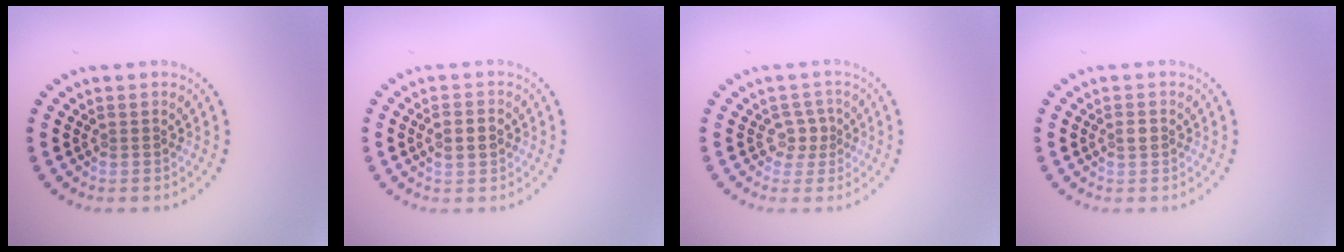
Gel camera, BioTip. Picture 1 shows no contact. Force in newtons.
{"total": 2.0, "press": 1.9, "slide": 0.2}
{"total": 1.8, "press": 1.3, "slide": 1.2}
{"total": 0.9, "press": 0.8, "slide": 0.3}